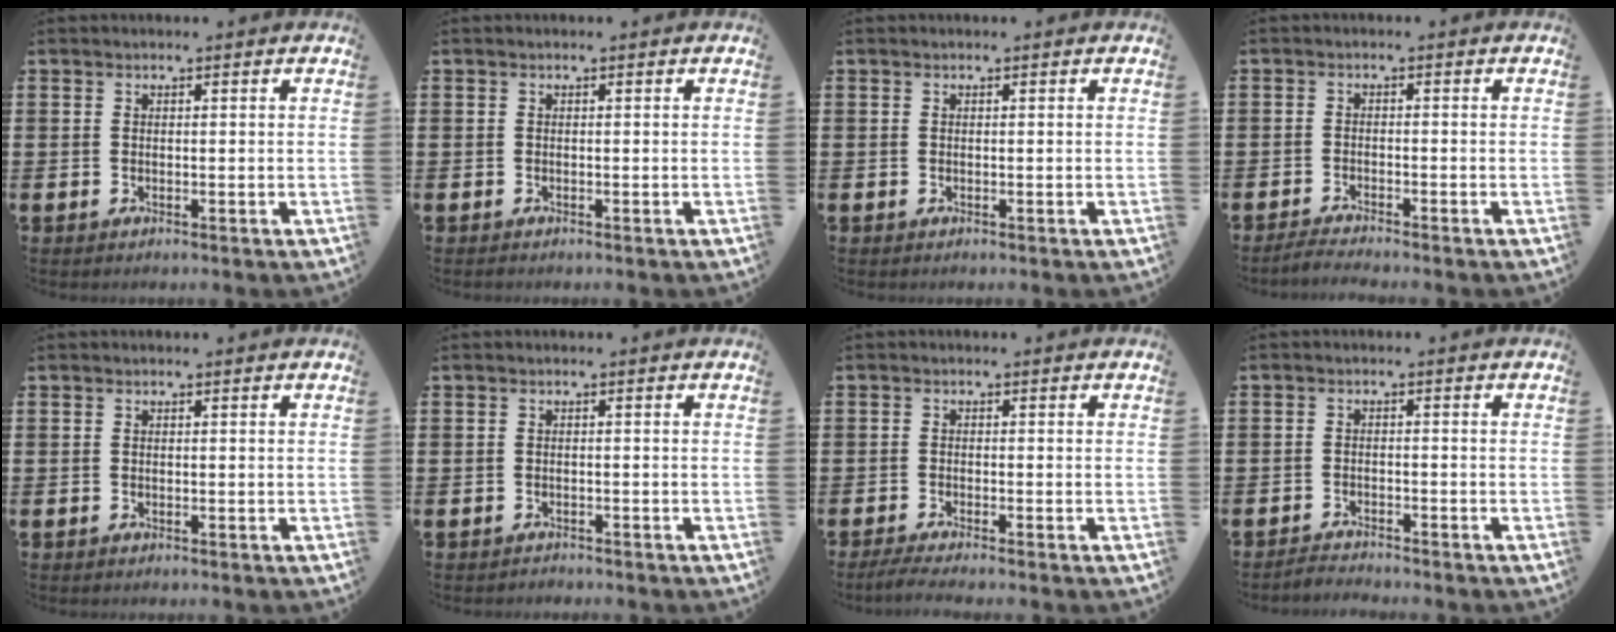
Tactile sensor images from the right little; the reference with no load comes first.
{"total": 0.0}
{"total": 0.0}
{"total": 1.5, "force": [-1.4, -0.1, 0.5], "torque": [-0.009, 0.002, -0.028]}
{"total": 0.0}
{"total": 0.7, "force": [-0.7, 0.1, -0.1], "torque": [-0.001, -0.001, -0.014]}
{"total": 1.6, "force": [-1.2, 0.0, 1.1], "torque": [-0.017, 0.000, -0.022]}
{"total": 1.7, "force": [-1.7, -0.1, -0.1], "torque": [-0.004, 0.003, -0.037]}